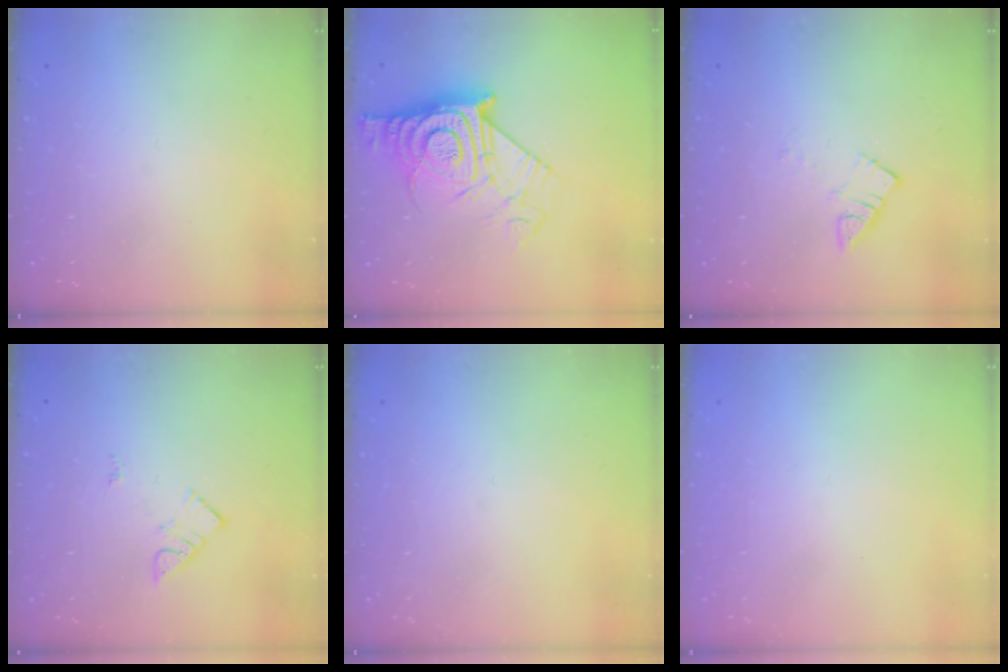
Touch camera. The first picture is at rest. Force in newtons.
{"total": 16.2, "press": 16.1, "slide": 1.3}
{"total": 4.1, "press": 4.1, "slide": 0.2}
{"total": 3.1, "press": 3.1, "slide": 0.2}
{"total": 0.0}
{"total": 1.7, "press": 1.7, "slide": 0.1}